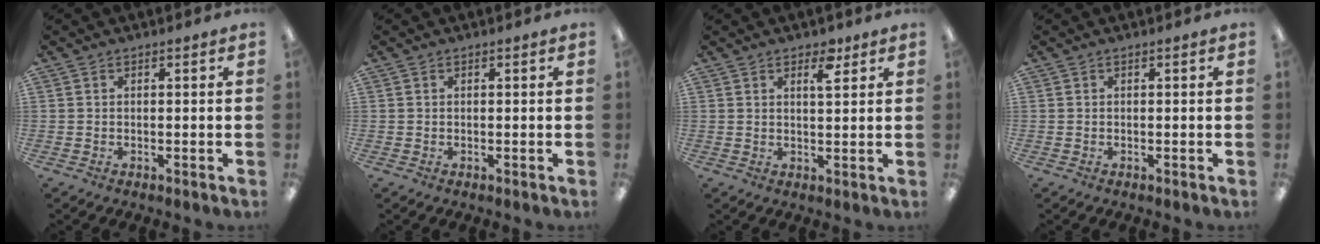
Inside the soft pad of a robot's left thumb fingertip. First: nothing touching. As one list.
[{"total": 0.0}, {"total": 4.1, "force": [2.7, 1.4, 2.7], "torque": [-0.029, -0.011, 0.040]}, {"total": 0.0}]